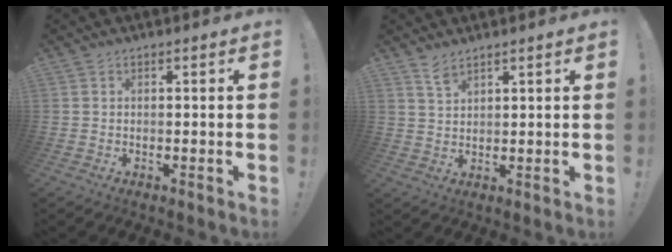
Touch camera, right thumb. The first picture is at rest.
{"total": 4.2, "force": [3.4, 1.5, 2.0], "torque": [-0.031, -0.022, 0.061]}